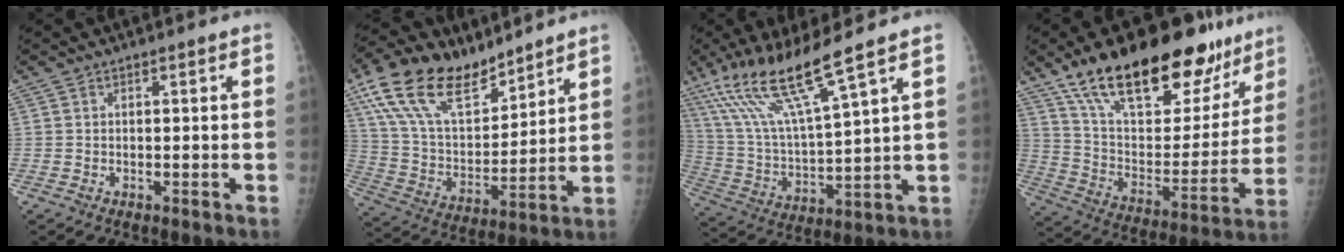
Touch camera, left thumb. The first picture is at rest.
{"total": 20.1, "force": [13.8, 9.3, 11.4], "torque": [-0.186, -0.044, 0.263]}
{"total": 16.3, "force": [10.8, 1.2, 12.2], "torque": [-0.238, -0.051, 0.216]}
{"total": 29.9, "force": [20.5, 12.5, 17.9], "torque": [-0.239, -0.057, 0.330]}